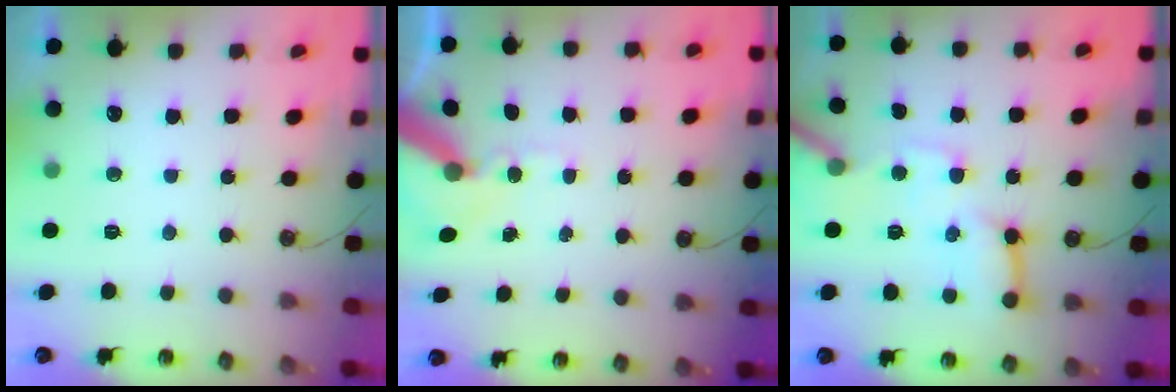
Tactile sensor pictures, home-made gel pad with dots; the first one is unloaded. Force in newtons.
{"total": 10.2, "press": 10.1, "slide": 1.5}
{"total": 13.9, "press": 13.8, "slide": 1.7}